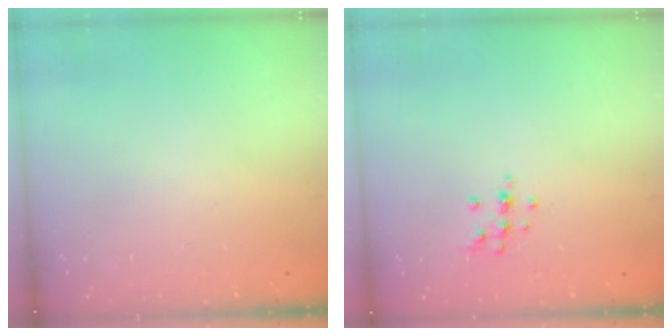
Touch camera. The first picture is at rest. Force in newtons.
{"total": 6.5, "press": 6.2, "slide": 2.1}